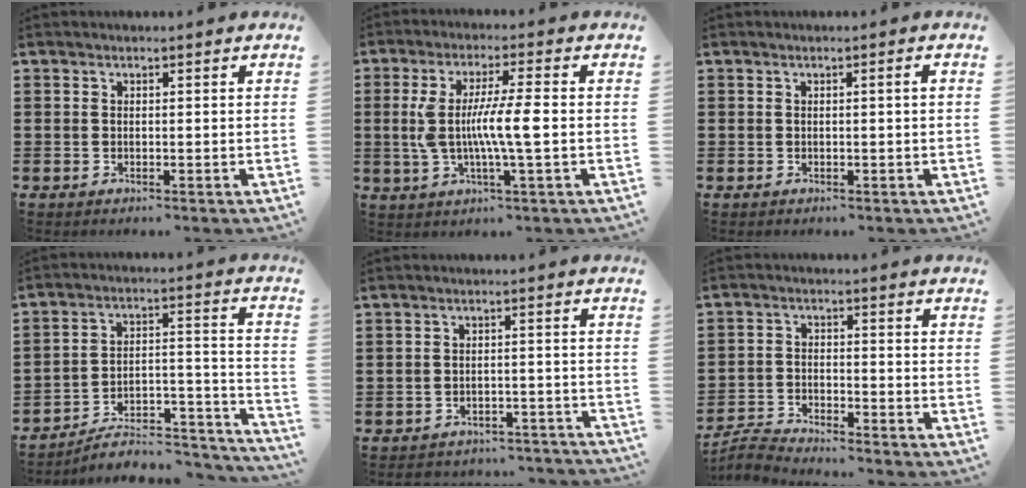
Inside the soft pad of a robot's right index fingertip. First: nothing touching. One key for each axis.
{"total": 8.1, "fx": -0.7, "fy": 0.6, "fz": 8.1, "tx": -0.163, "ty": -0.010, "tz": -0.023}
{"total": 0.9, "fx": 0.1, "fy": -0.1, "fz": 0.9, "tx": -0.016, "ty": 0.001, "tz": -0.001}
{"total": 6.4, "fx": -5.5, "fy": 2.0, "fz": 2.7, "tx": -0.039, "ty": 0.003, "tz": -0.104}
{"total": 2.8, "fx": -2.8, "fy": 0.3, "fz": -0.1, "tx": -0.005, "ty": -0.002, "tz": -0.060}
{"total": 3.9, "fx": -3.9, "fy": -0.1, "fz": 0.2, "tx": -0.022, "ty": -0.003, "tz": -0.086}